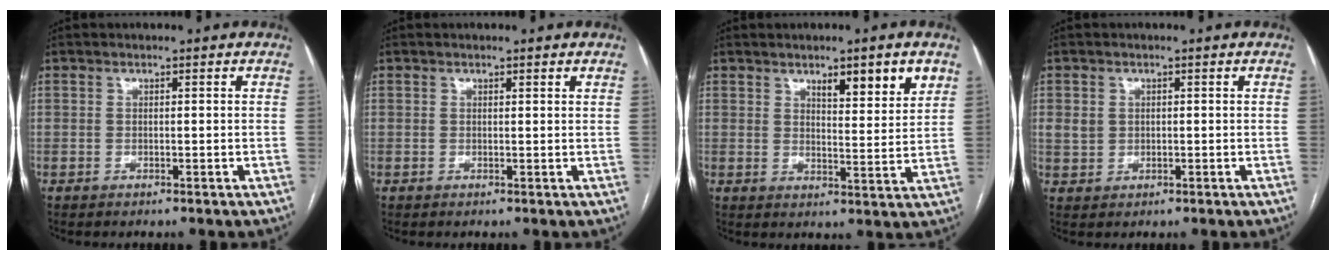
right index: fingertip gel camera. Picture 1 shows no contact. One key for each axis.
{"total": 0.9, "fx": 0.8, "fy": -0.1, "fz": 0.4, "tx": -0.006, "ty": 0.002, "tz": 0.010}
{"total": 7.1, "fx": 4.3, "fy": 1.1, "fz": 5.5, "tx": -0.079, "ty": -0.008, "tz": 0.065}
{"total": 2.8, "fx": 0.5, "fy": 2.5, "fz": 1.1, "tx": -0.022, "ty": 0.010, "tz": 0.018}